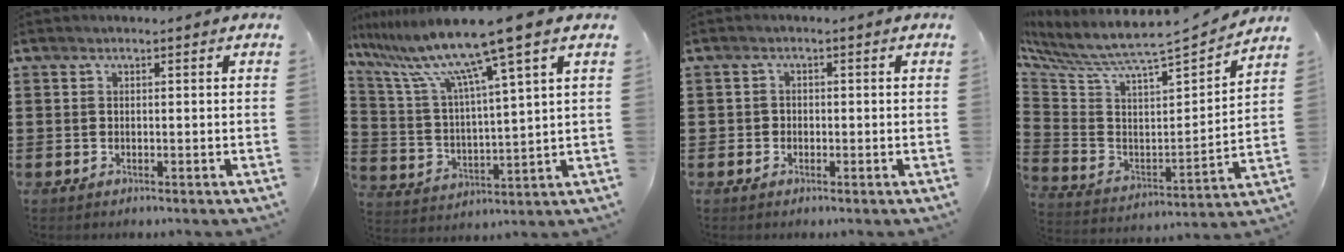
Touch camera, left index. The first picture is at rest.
{"total": 12.1, "force": [9.1, -0.3, 8.0], "torque": [-0.189, -0.049, 0.143]}
{"total": 1.0, "force": [-0.4, 0.9, 0.2], "torque": [-0.008, 0.003, -0.009]}
{"total": 5.1, "force": [4.6, 0.7, 2.2], "torque": [-0.071, -0.056, 0.066]}